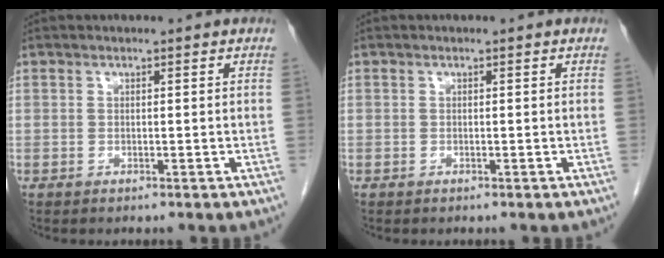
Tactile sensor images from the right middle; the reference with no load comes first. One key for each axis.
{"total": 0.0}